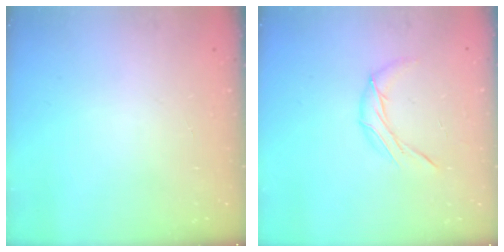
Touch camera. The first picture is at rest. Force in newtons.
{"total": 7.0, "press": 7.0, "slide": 0.3}